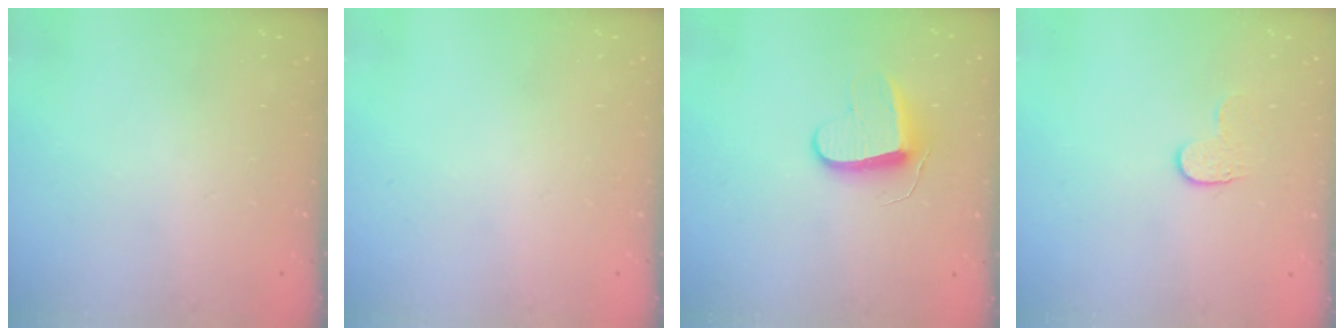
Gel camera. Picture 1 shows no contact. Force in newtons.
{"total": 0.0}
{"total": 9.3, "press": 9.3, "slide": 0.6}
{"total": 5.8, "press": 5.8, "slide": 0.5}